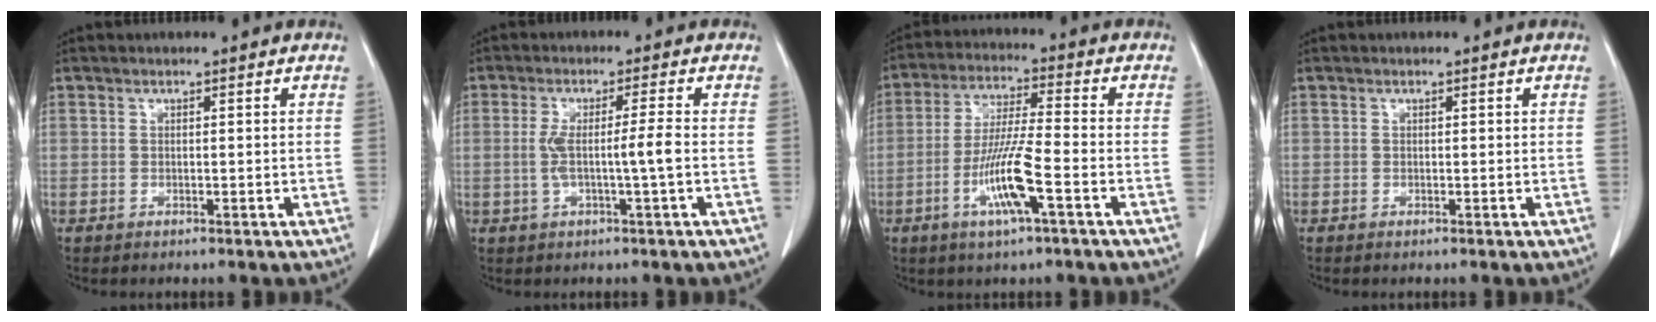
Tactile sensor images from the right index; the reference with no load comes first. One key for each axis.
{"total": 4.9, "fx": -0.7, "fy": -0.7, "fz": 4.8, "tx": -0.094, "ty": 0.004, "tz": -0.010}
{"total": 10.1, "fx": -3.9, "fy": 0.3, "fz": 9.3, "tx": -0.185, "ty": -0.010, "tz": -0.076}
{"total": 0.0}